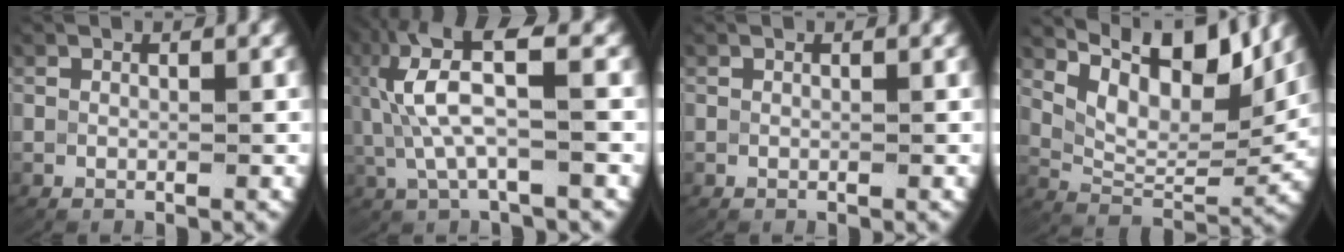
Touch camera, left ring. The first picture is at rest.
{"total": 7.1, "force": [1.4, 2.8, 6.4], "torque": [-0.140, 0.002, 0.027]}
{"total": 0.0}
{"total": 8.9, "force": [4.4, 4.4, 6.4], "torque": [-0.112, -0.010, 0.079]}